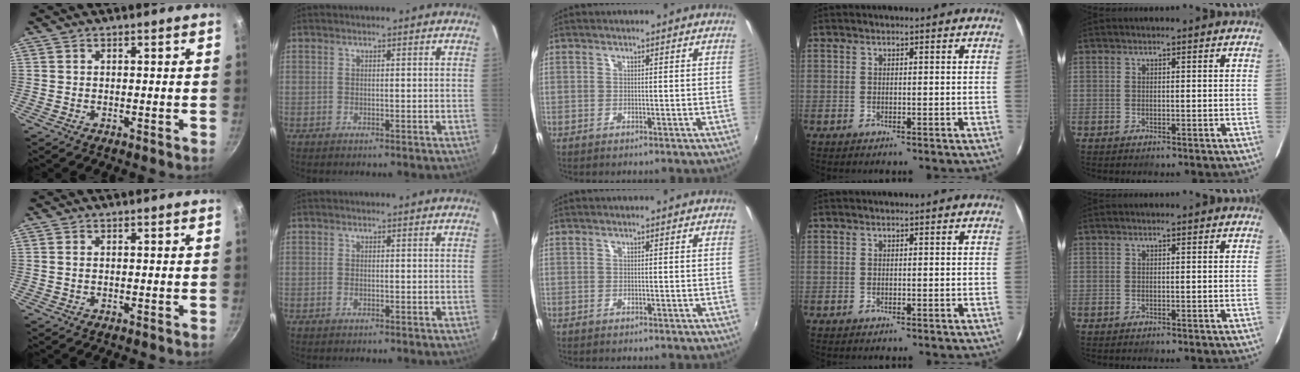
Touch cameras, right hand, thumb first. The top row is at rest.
{"thumb": {"total": 0.8, "force": [0.1, 0.5, 0.6], "torque": [-0.011, 0.001, 0.002]}, "index": {"total": 1.0, "force": [-0.5, 0.6, 0.6], "torque": [-0.013, 0.000, -0.009]}}